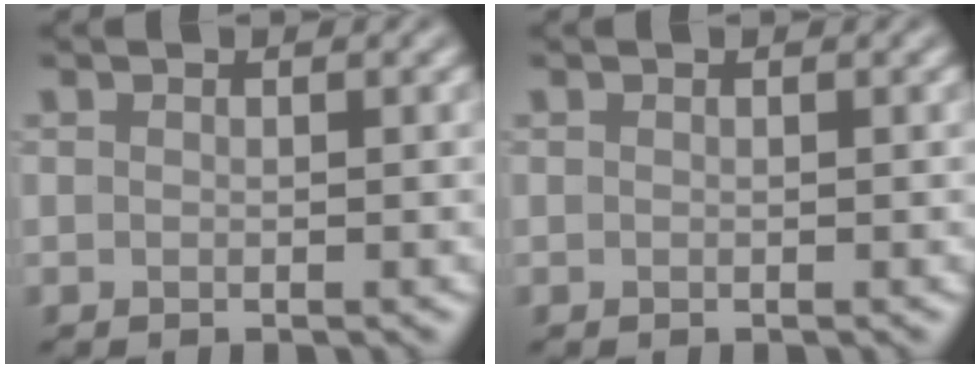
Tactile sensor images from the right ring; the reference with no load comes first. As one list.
[{"total": 0.0}]